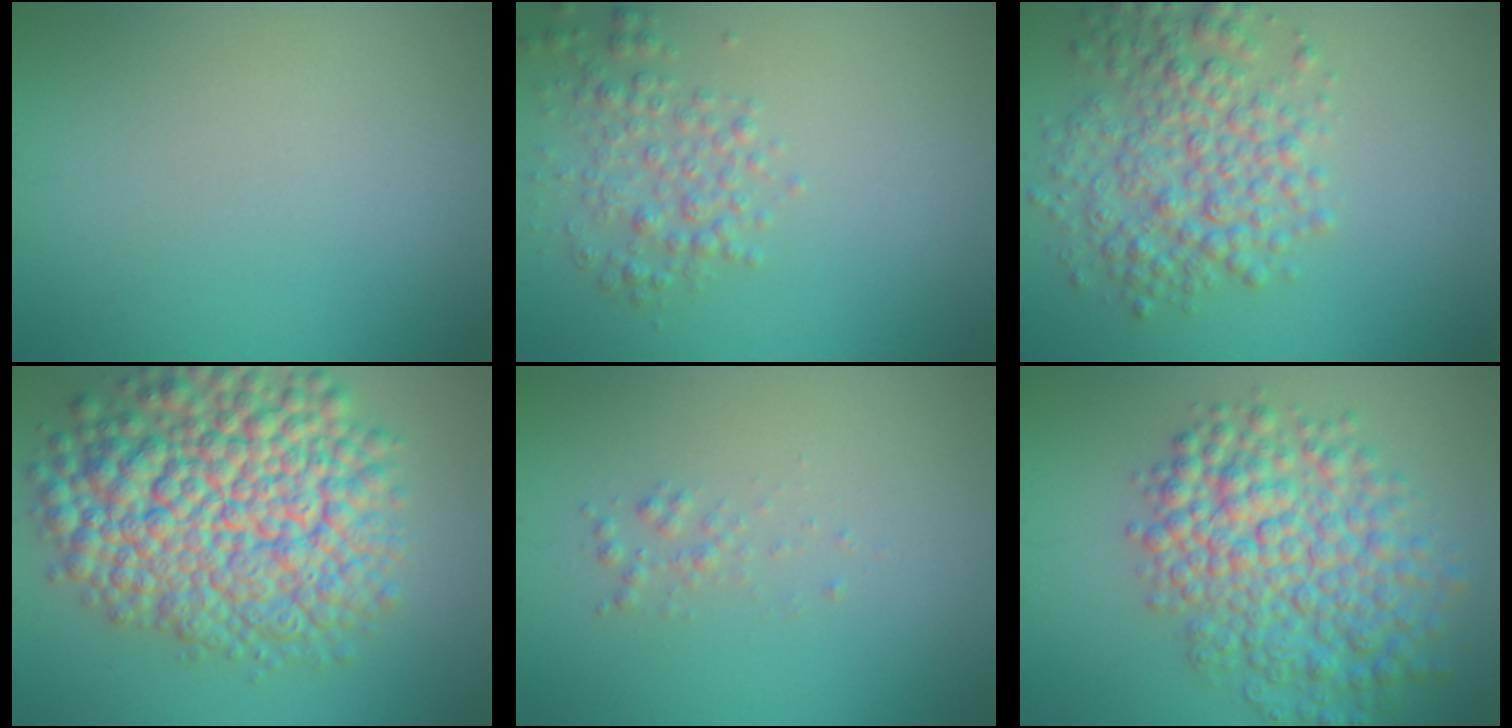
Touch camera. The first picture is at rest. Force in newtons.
{"total": 2.7, "press": 2.7, "slide": 0.1}
{"total": 5.5, "press": 5.5, "slide": 0.2}
{"total": 12.7, "press": 12.7, "slide": 0.5}
{"total": 0.9, "press": 0.9, "slide": 0.0}
{"total": 8.1, "press": 8.1, "slide": 0.2}